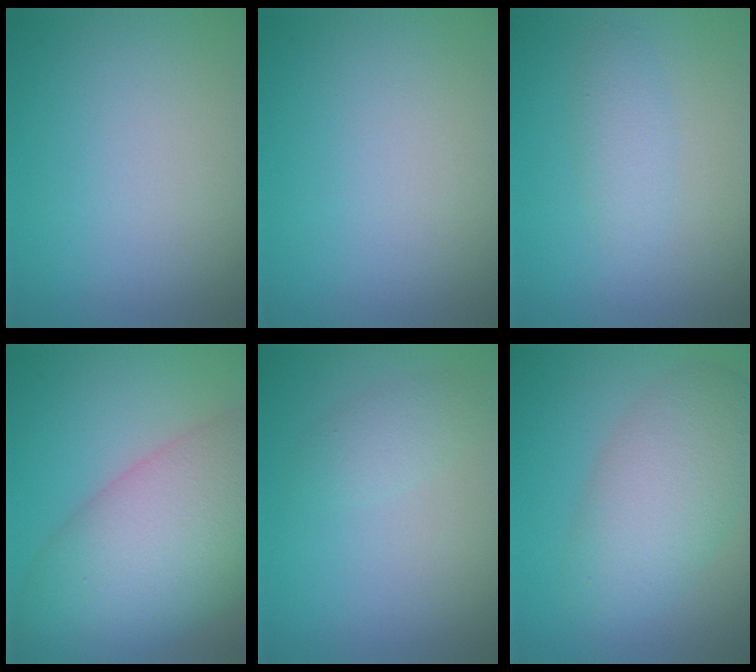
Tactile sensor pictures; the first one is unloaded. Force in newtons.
{"total": 0.0}
{"total": 1.8, "press": 1.8, "slide": 0.1}
{"total": 11.2, "press": 11.2, "slide": 0.4}
{"total": 1.6, "press": 1.6, "slide": 0.0}
{"total": 6.0, "press": 6.0, "slide": 0.0}